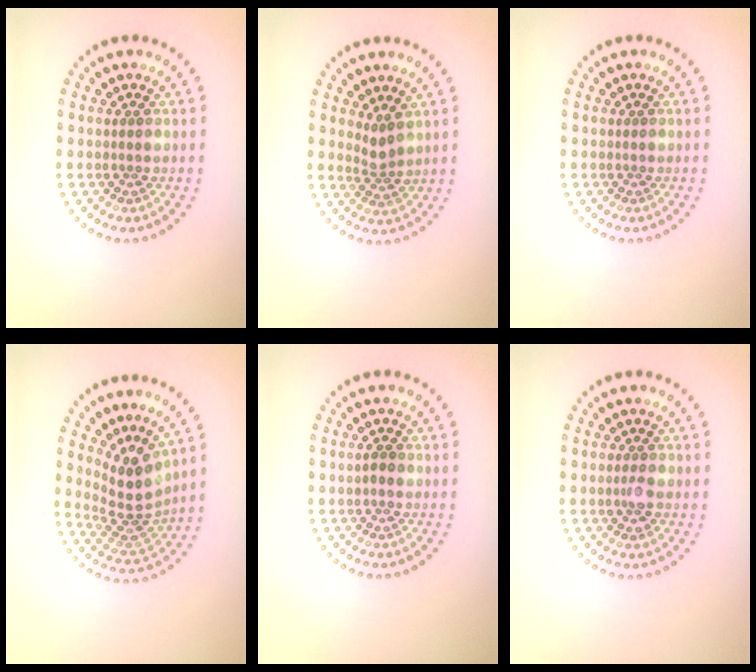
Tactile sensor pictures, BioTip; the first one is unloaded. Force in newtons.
{"total": 2.0, "press": 1.4, "slide": 1.4}
{"total": 0.0}
{"total": 4.1, "press": 3.1, "slide": 2.6}
{"total": 1.0, "press": 1.0, "slide": 0.1}
{"total": 1.4, "press": 1.4, "slide": 0.1}